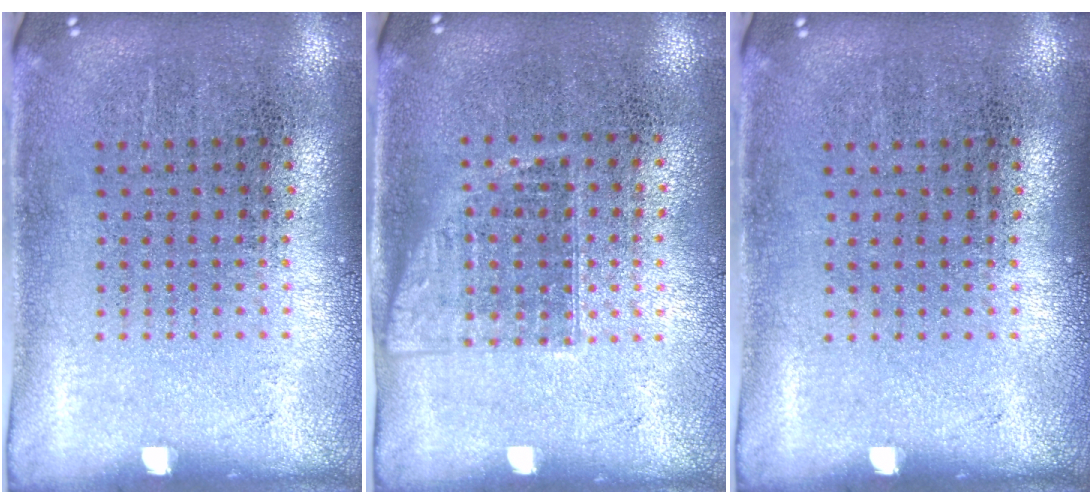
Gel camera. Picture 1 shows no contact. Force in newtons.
{"total": 1.1, "press": 1.0, "slide": 0.6}
{"total": 0.0}